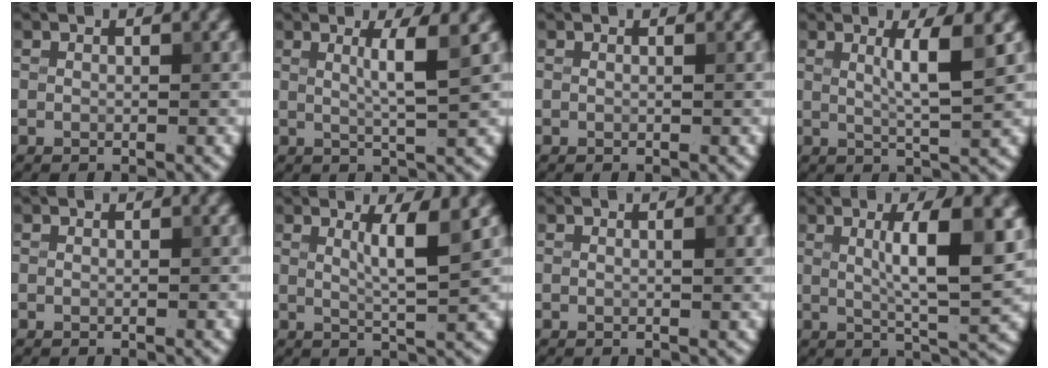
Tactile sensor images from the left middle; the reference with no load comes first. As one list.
[{"total": 3.3, "force": [1.0, 0.4, 3.1], "torque": [-0.045, 0.000, 0.016]}, {"total": 0.0}, {"total": 4.0, "force": [1.2, 0.5, 3.7], "torque": [-0.057, -0.002, 0.020]}, {"total": 0.0}, {"total": 3.5, "force": [1.3, 0.5, 3.2], "torque": [-0.048, -0.004, 0.022]}, {"total": 1.2, "force": [0.3, 0.2, 1.1], "torque": [-0.016, 0.001, 0.005]}, {"total": 7.9, "force": [1.7, 1.7, 7.5], "torque": [-0.104, 0.002, 0.030]}]